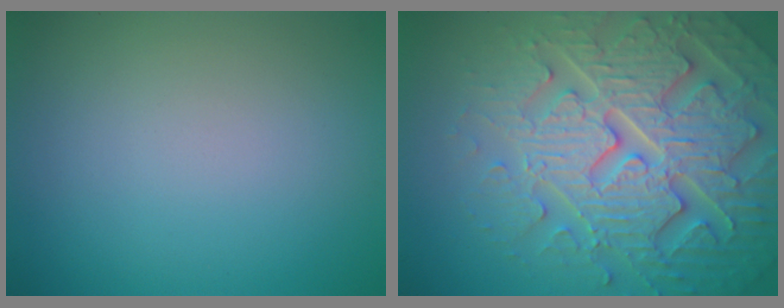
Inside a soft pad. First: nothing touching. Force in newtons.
{"total": 8.1, "press": 7.9, "slide": 2.0}